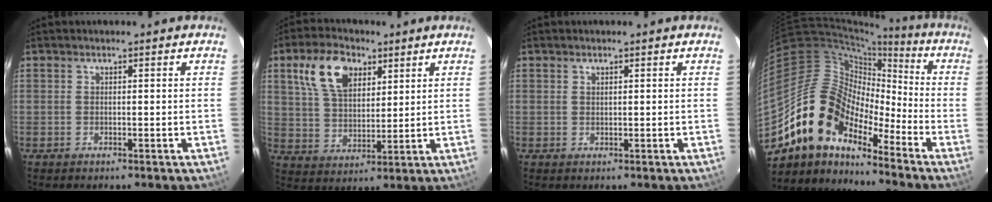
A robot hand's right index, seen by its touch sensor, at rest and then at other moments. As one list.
[{"total": 11.8, "force": [5.8, 6.8, 7.7], "torque": [-0.149, 0.025, 0.112]}, {"total": 0.5, "force": [0.4, 0.2, 0.2], "torque": [-0.005, 0.001, 0.008]}, {"total": 14.6, "force": [-11.5, 6.8, 6.1], "torque": [-0.108, 0.020, -0.226]}]